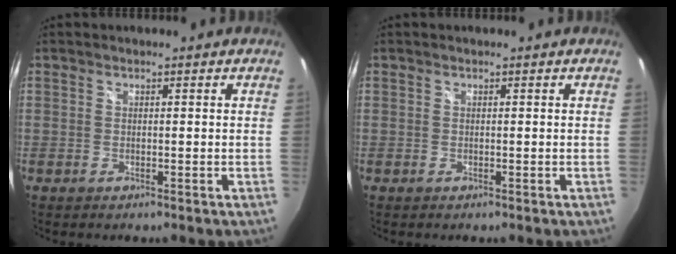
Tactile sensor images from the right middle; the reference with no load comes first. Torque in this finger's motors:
{"motor_torque": [0.00, 0.00, 0.00, 0.00]}